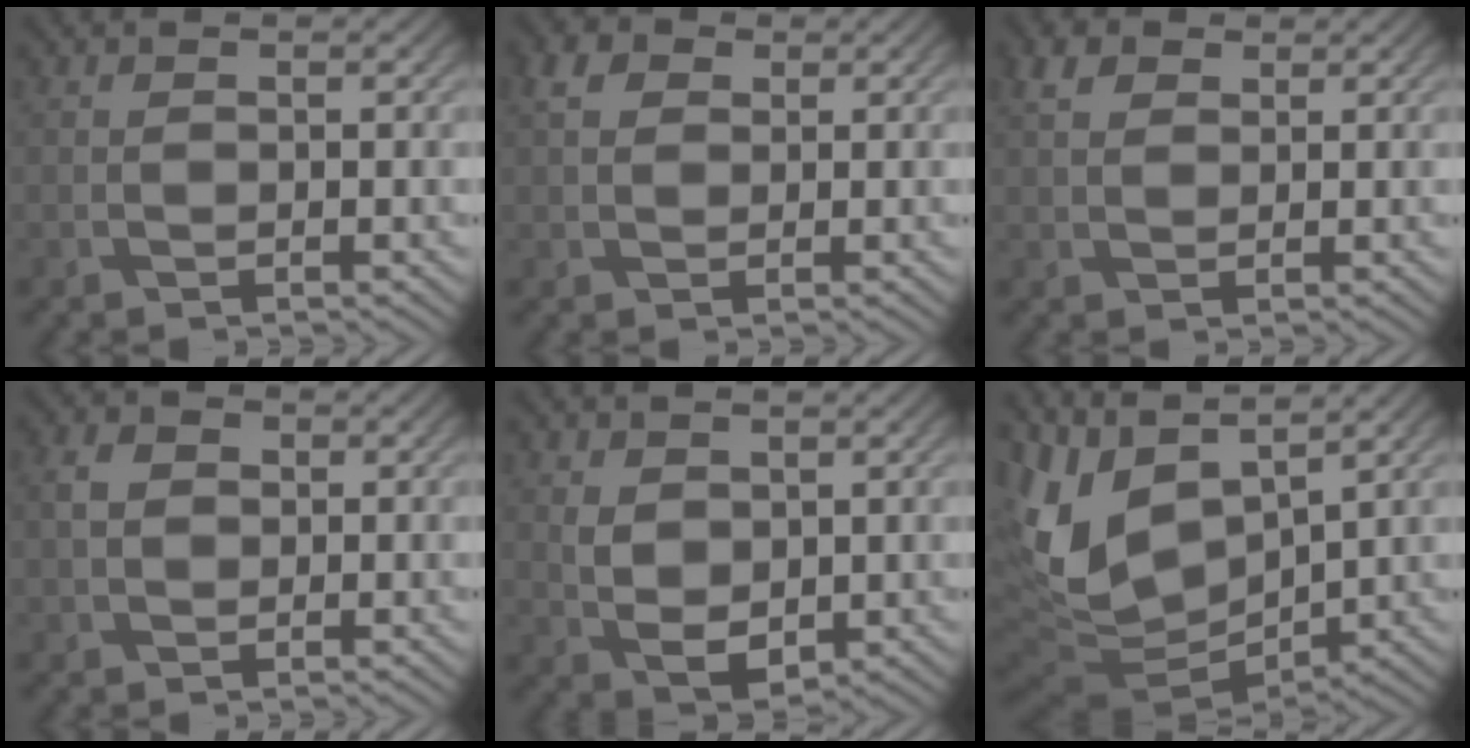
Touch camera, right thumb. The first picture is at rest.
{"total": 2.9, "force": [1.0, 2.3, 1.5], "torque": [-0.038, 0.006, 0.012]}
{"total": 2.8, "force": [1.5, 1.8, 1.5], "torque": [-0.035, 0.007, 0.025]}
{"total": 2.6, "force": [0.1, 2.2, 1.5], "torque": [-0.036, 0.003, -0.006]}
{"total": 4.2, "force": [0.9, 3.1, 2.8], "torque": [-0.067, -0.008, 0.025]}
{"total": 11.4, "force": [3.4, 6.8, 8.5], "torque": [-0.213, -0.001, 0.068]}